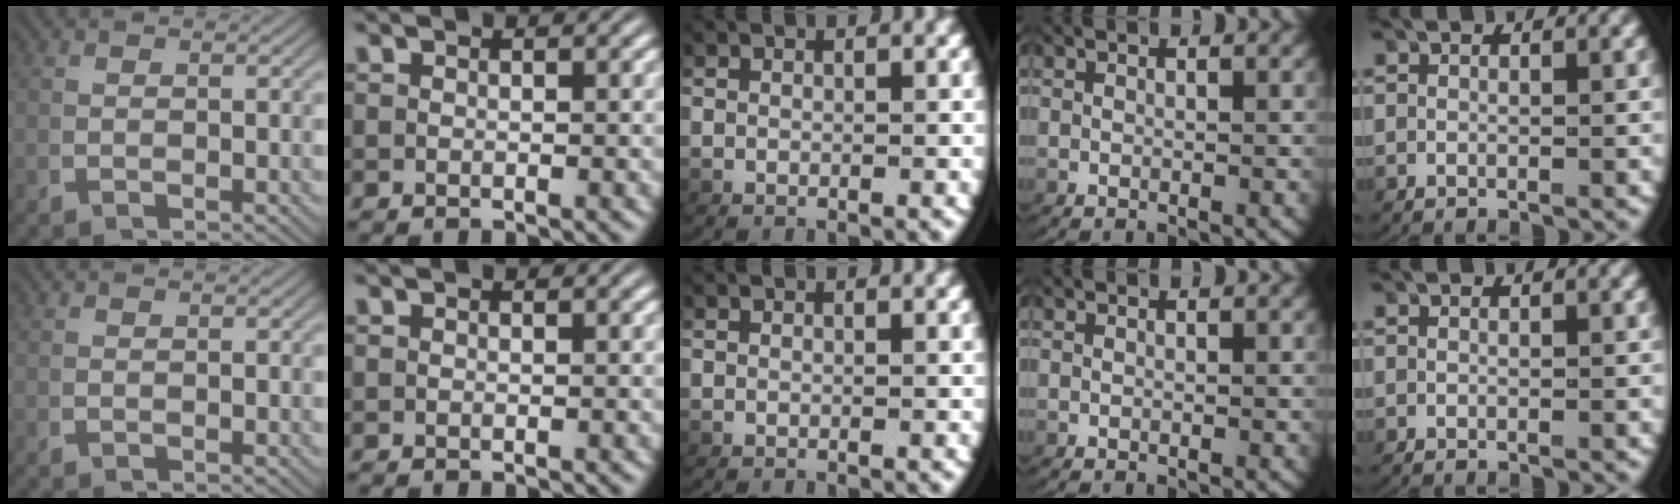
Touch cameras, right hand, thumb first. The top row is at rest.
{}